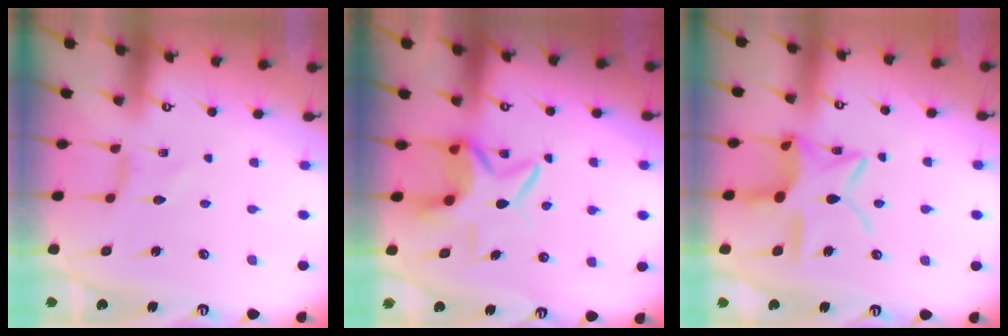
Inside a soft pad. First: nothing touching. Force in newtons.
{"total": 7.9, "press": 7.7, "slide": 1.9}
{"total": 14.8, "press": 14.7, "slide": 1.2}